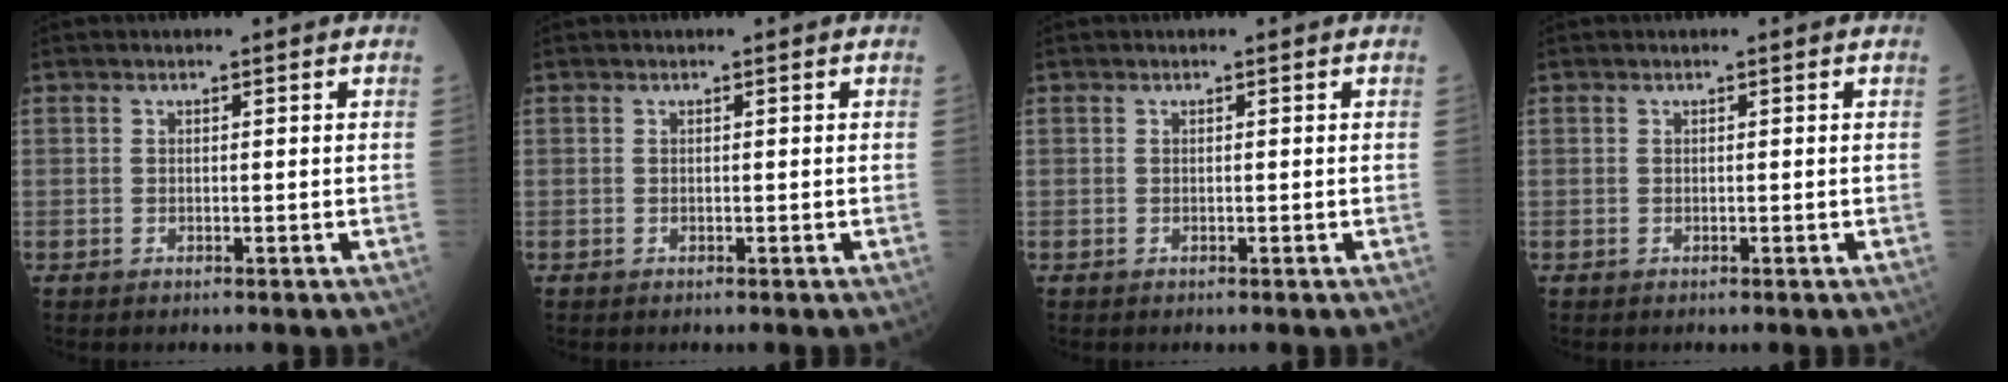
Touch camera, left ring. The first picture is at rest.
{"total": 0.0}
{"total": 0.0}
{"total": 0.0}